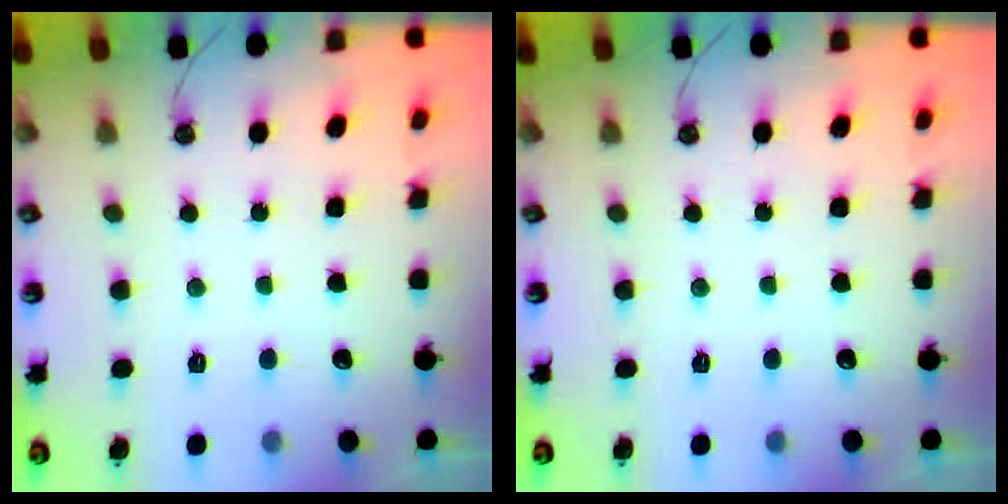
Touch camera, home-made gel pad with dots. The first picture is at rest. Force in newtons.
{"total": 0.0}